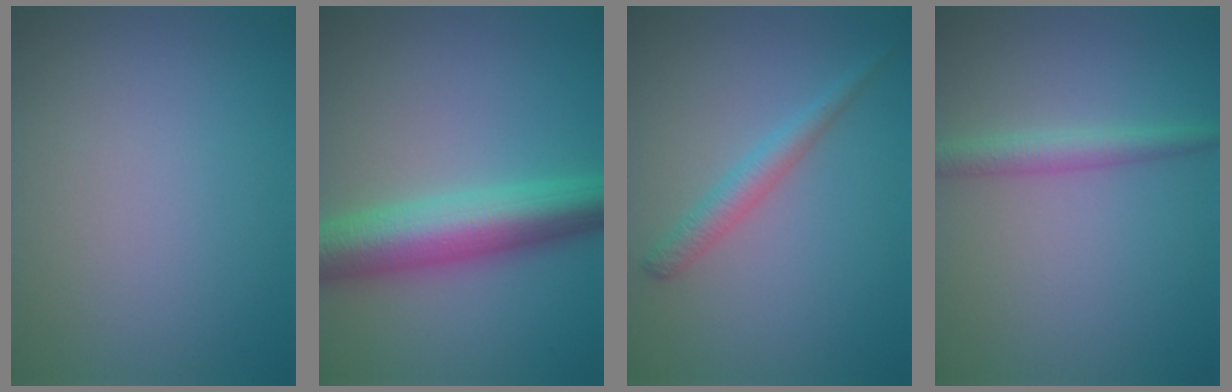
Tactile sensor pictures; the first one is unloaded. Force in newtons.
{"total": 7.7, "press": 7.7, "slide": 0.0}
{"total": 2.2, "press": 2.2, "slide": 0.0}
{"total": 2.3, "press": 2.3, "slide": 0.0}